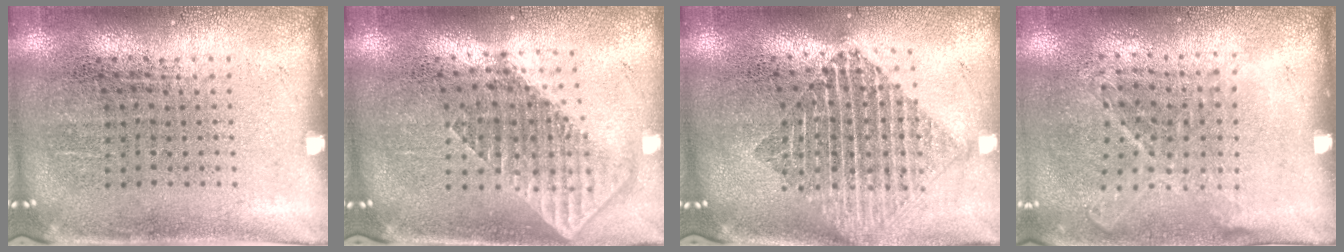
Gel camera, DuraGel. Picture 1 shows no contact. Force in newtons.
{"total": 1.9, "press": 1.5, "slide": 1.1}
{"total": 1.9, "press": 1.6, "slide": 1.1}
{"total": 1.1, "press": 1.0, "slide": 0.5}